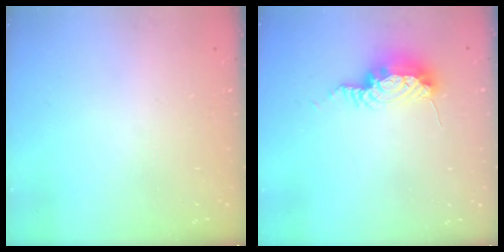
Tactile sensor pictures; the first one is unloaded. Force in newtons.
{"total": 15.6, "press": 10.8, "slide": 11.2}